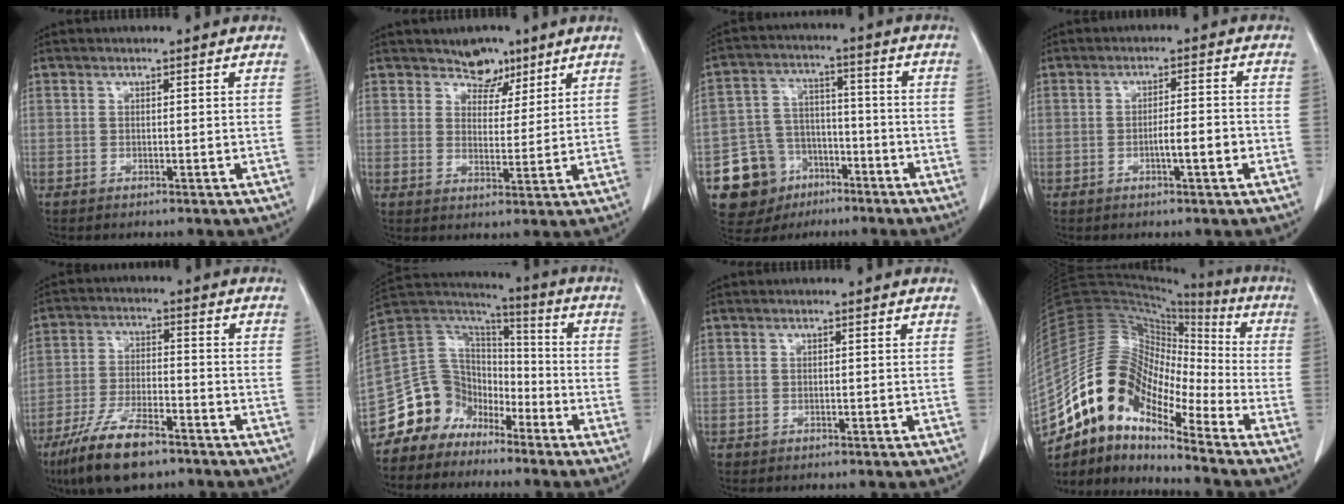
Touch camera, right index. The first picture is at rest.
{"total": 5.8, "force": [4.2, 3.8, 1.4], "torque": [-0.013, 0.001, 0.072]}
{"total": 13.0, "force": [-6.9, 10.4, 3.4], "torque": [-0.075, 0.049, -0.101]}
{"total": 4.5, "force": [-1.6, 0.7, 4.1], "torque": [-0.068, 0.006, -0.022]}
{"total": 12.5, "force": [-8.5, 3.7, 8.4], "torque": [-0.167, -0.016, -0.152]}
{"total": 13.1, "force": [-9.7, 8.6, 2.0], "torque": [-0.042, 0.072, -0.180]}
{"total": 0.6, "force": [-0.1, 0.6, 0.0], "torque": [0.003, 0.005, -0.003]}
{"total": 17.7, "force": [-11.8, 7.0, 11.1], "torque": [-0.203, 0.062, -0.216]}